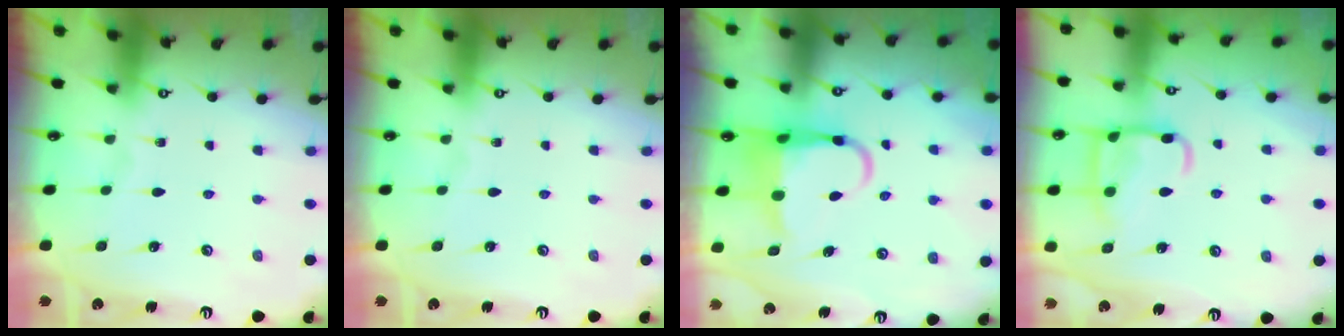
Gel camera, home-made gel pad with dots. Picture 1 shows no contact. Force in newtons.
{"total": 0.0}
{"total": 6.7, "press": 6.6, "slide": 1.2}
{"total": 12.6, "press": 12.5, "slide": 1.3}